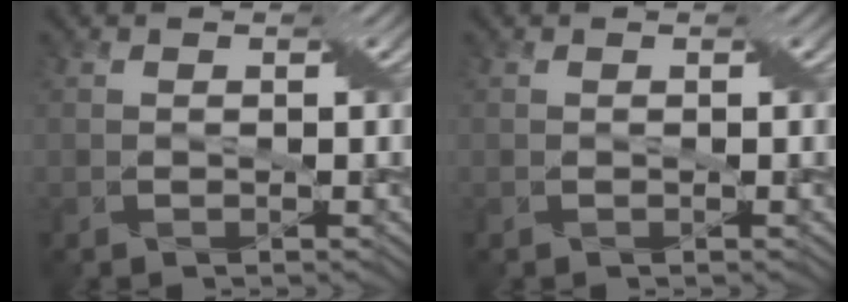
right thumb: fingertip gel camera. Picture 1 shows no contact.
{"total": 0.0}